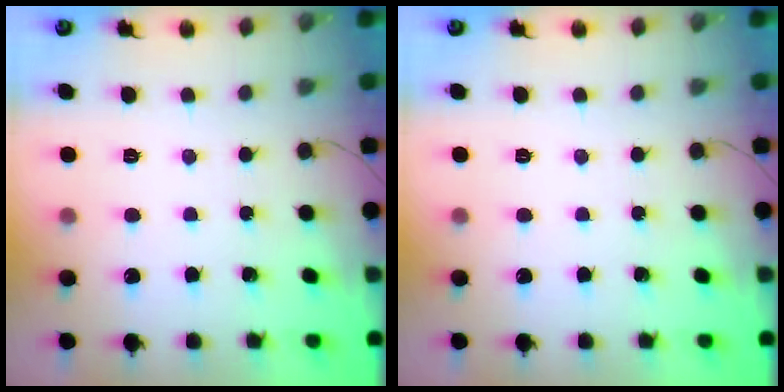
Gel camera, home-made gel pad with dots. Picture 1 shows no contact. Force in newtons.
{"total": 0.0}